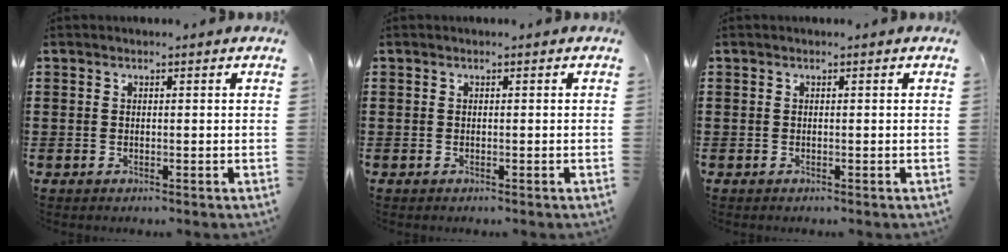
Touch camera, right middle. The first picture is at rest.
{"total": 0.0}
{"total": 0.0}